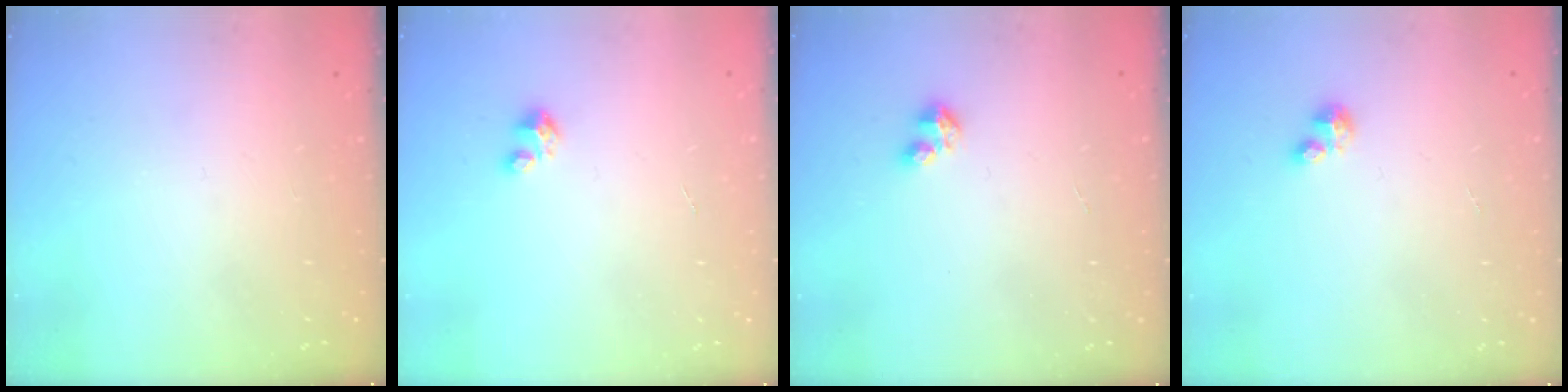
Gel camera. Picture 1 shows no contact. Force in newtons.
{"total": 1.8, "press": 1.8, "slide": 0.1}
{"total": 3.4, "press": 3.4, "slide": 0.4}
{"total": 2.1, "press": 2.1, "slide": 0.2}